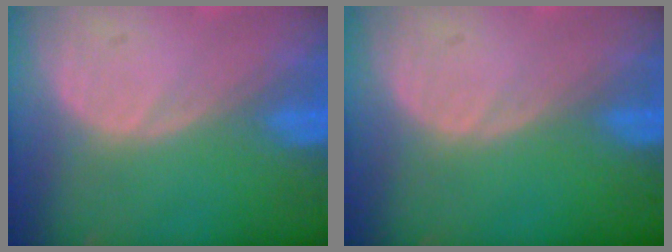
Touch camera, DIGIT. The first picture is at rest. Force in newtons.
{"total": 0.0}